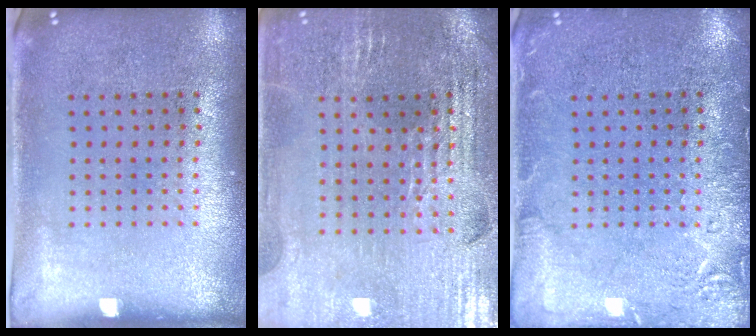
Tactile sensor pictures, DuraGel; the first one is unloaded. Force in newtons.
{"total": 2.9, "press": 2.8, "slide": 0.5}
{"total": 2.7, "press": 2.7, "slide": 0.5}